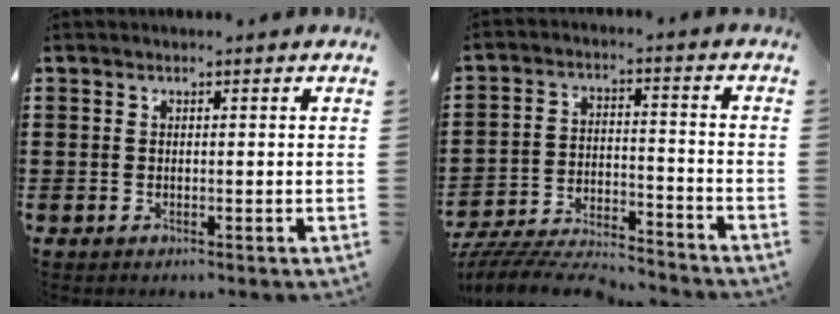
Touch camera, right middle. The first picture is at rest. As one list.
[{"total": 7.7, "force": [-7.5, 0.9, 1.6], "torque": [-0.027, 0.015, -0.147]}]